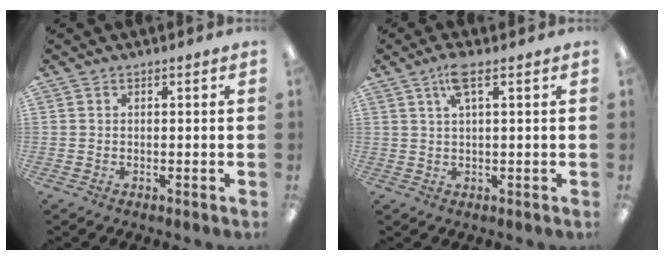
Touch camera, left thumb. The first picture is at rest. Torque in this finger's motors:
{"motor_torque": [0.06, -0.10, -0.12, 0.45, 0.04]}